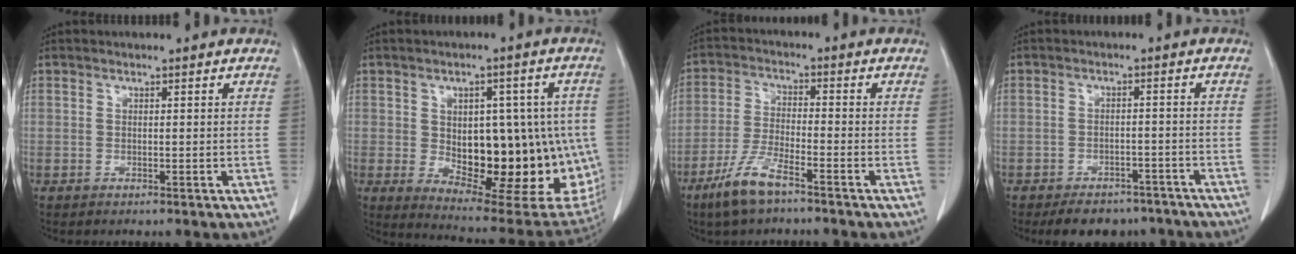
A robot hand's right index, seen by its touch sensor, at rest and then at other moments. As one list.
[{"total": 22.7, "force": [-2.2, 10.5, 20.1], "torque": [-0.223, 0.011, 0.002]}, {"total": 7.4, "force": [-5.1, 1.4, 5.2], "torque": [-0.116, -0.012, -0.098]}, {"total": 8.6, "force": [-7.1, 4.3, 2.1], "torque": [-0.009, 0.005, -0.088]}]